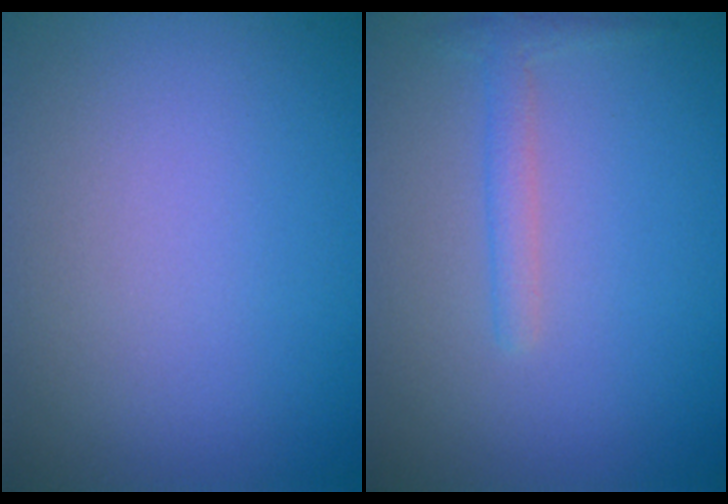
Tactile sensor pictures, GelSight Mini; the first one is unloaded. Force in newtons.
{"total": 1.4, "press": 1.4, "slide": 0.1}